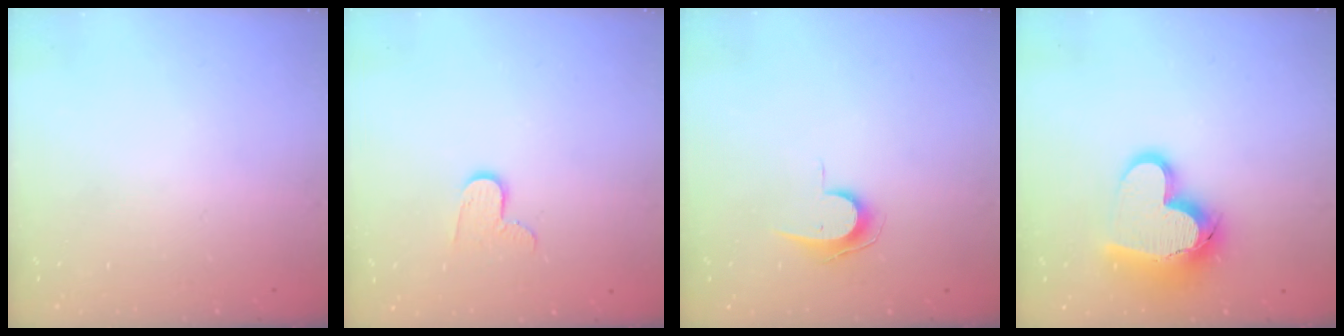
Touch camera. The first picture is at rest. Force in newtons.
{"total": 6.4, "press": 6.4, "slide": 0.5}
{"total": 7.7, "press": 7.6, "slide": 0.4}
{"total": 16.9, "press": 16.7, "slide": 2.4}